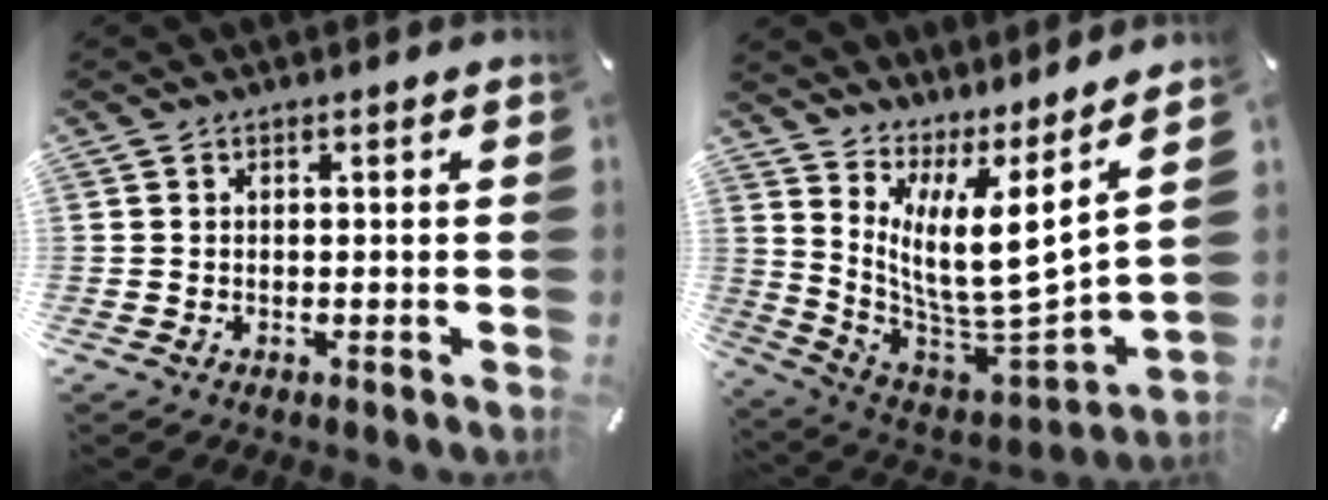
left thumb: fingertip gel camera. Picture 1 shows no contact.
{"total": 10.9, "force": [5.1, 2.3, 9.4], "torque": [-0.191, -0.094, 0.076]}